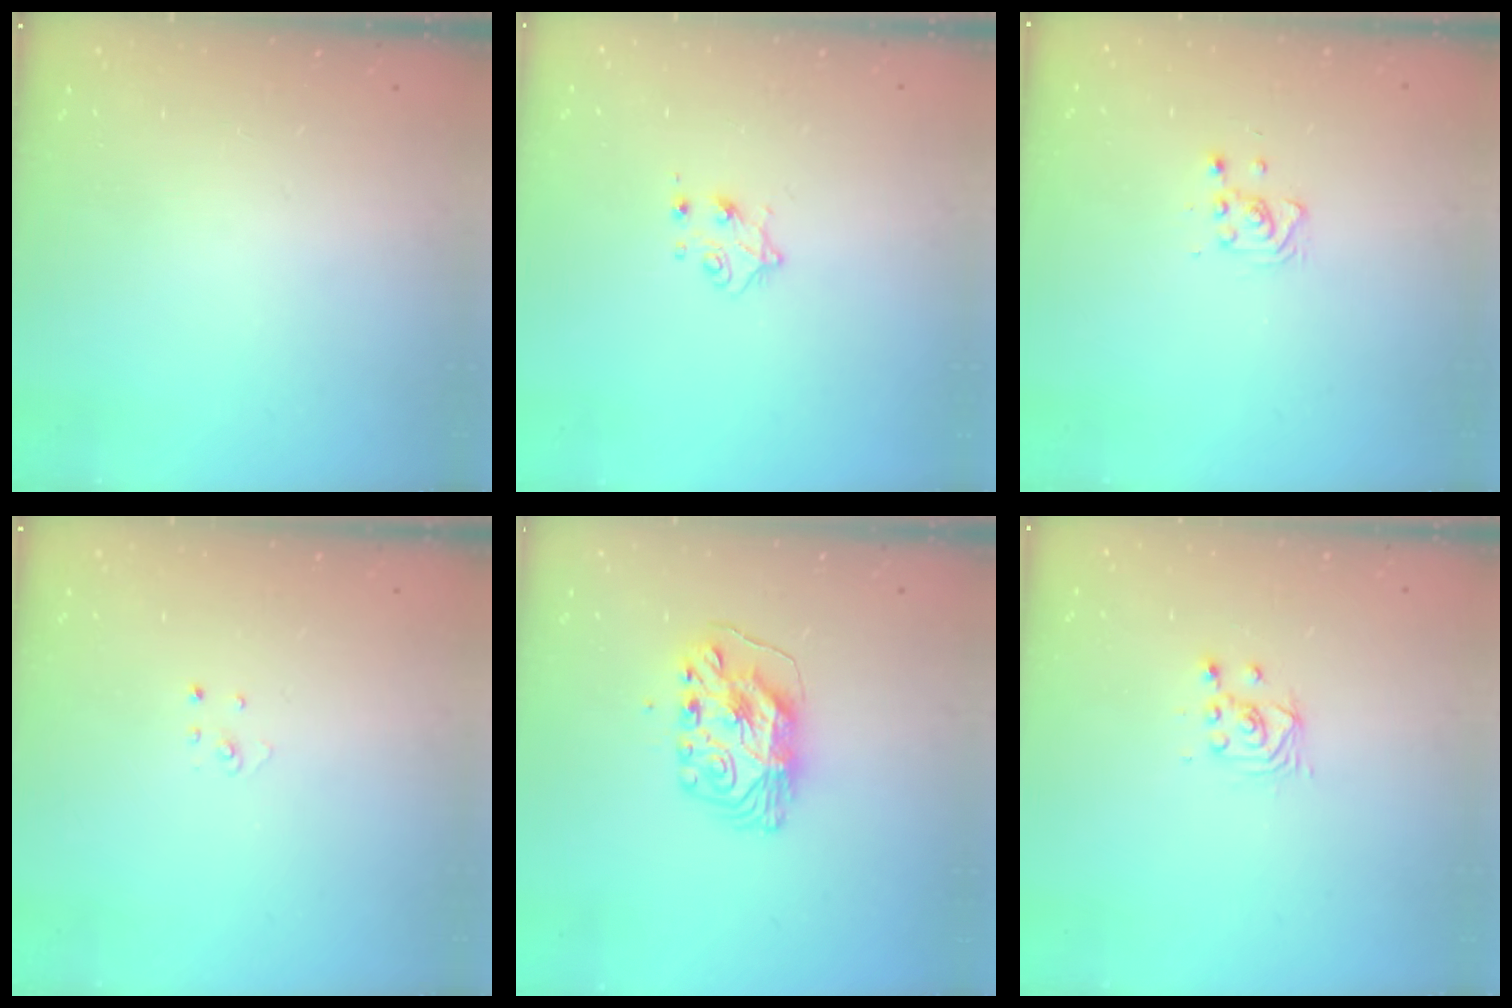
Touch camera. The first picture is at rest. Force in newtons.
{"total": 5.2, "press": 5.2, "slide": 0.5}
{"total": 4.7, "press": 4.6, "slide": 1.1}
{"total": 1.9, "press": 1.9, "slide": 0.2}
{"total": 9.2, "press": 9.2, "slide": 0.9}
{"total": 2.6, "press": 2.6, "slide": 0.1}